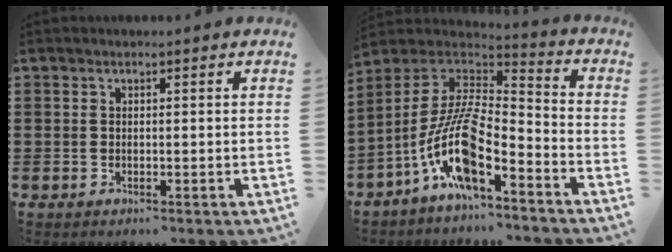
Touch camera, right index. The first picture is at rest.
{"total": 12.7, "force": [-6.7, 3.5, 10.1], "torque": [-0.232, -0.012, -0.142]}